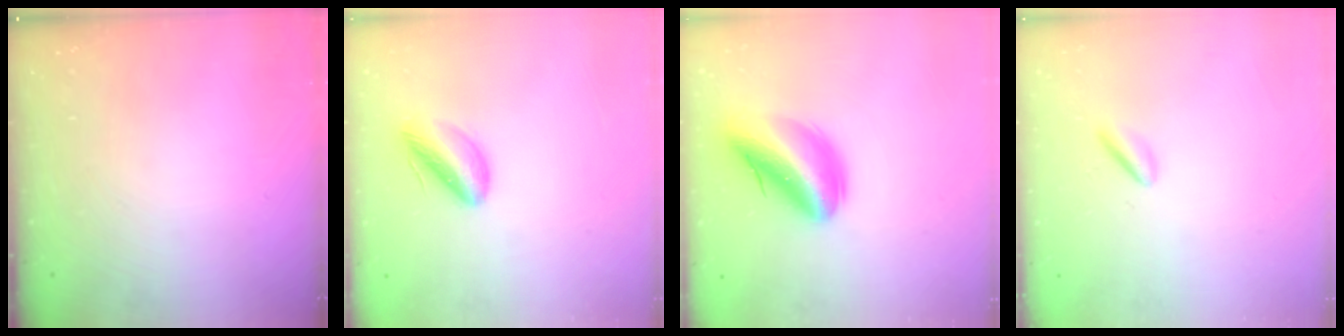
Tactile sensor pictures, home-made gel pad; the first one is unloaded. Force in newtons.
{"total": 8.0, "press": 7.9, "slide": 1.3}
{"total": 15.6, "press": 15.0, "slide": 4.4}
{"total": 1.8, "press": 1.6, "slide": 0.8}